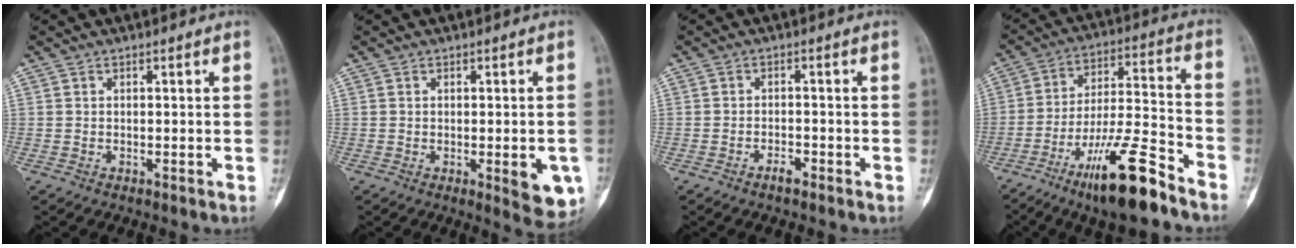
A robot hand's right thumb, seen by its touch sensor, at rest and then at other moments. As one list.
[{"total": 7.6, "force": [-2.2, 2.6, 6.8], "torque": [-0.066, -0.002, -0.021]}, {"total": 2.0, "force": [-1.6, 0.7, 1.0], "torque": [-0.019, 0.012, -0.031]}, {"total": 17.3, "force": [-11.4, 3.6, 12.5], "torque": [-0.218, 0.078, -0.196]}]